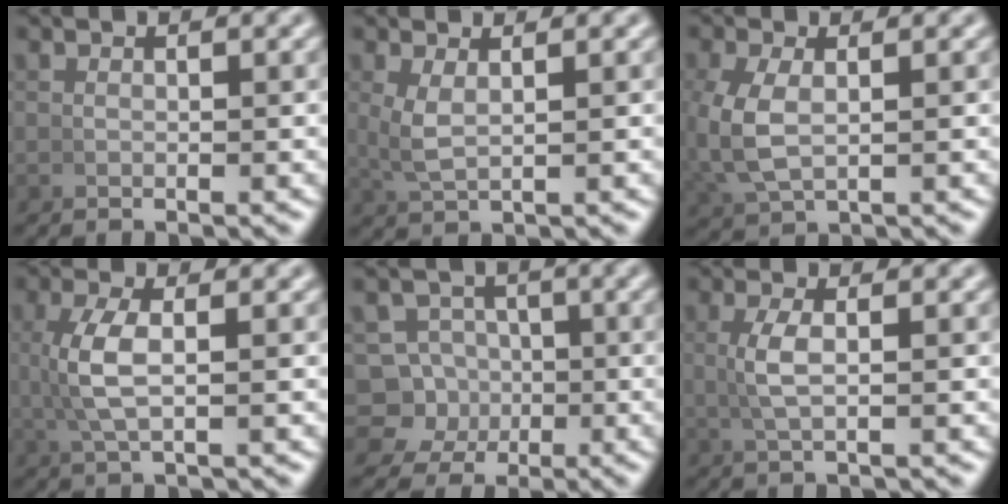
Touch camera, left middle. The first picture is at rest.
{"total": 2.3, "force": [0.8, 0.9, 2.0], "torque": [-0.049, -0.004, 0.025]}
{"total": 4.0, "force": [0.2, 2.5, 3.1], "torque": [-0.096, -0.008, 0.020]}
{"total": 3.6, "force": [0.3, 1.0, 3.5], "torque": [-0.079, 0.005, 0.012]}
{"total": 9.5, "force": [-1.6, 8.9, 2.8], "torque": [-0.074, -0.043, -0.028]}
{"total": 2.1, "force": [0.3, 0.2, 2.1], "torque": [-0.048, 0.003, 0.008]}